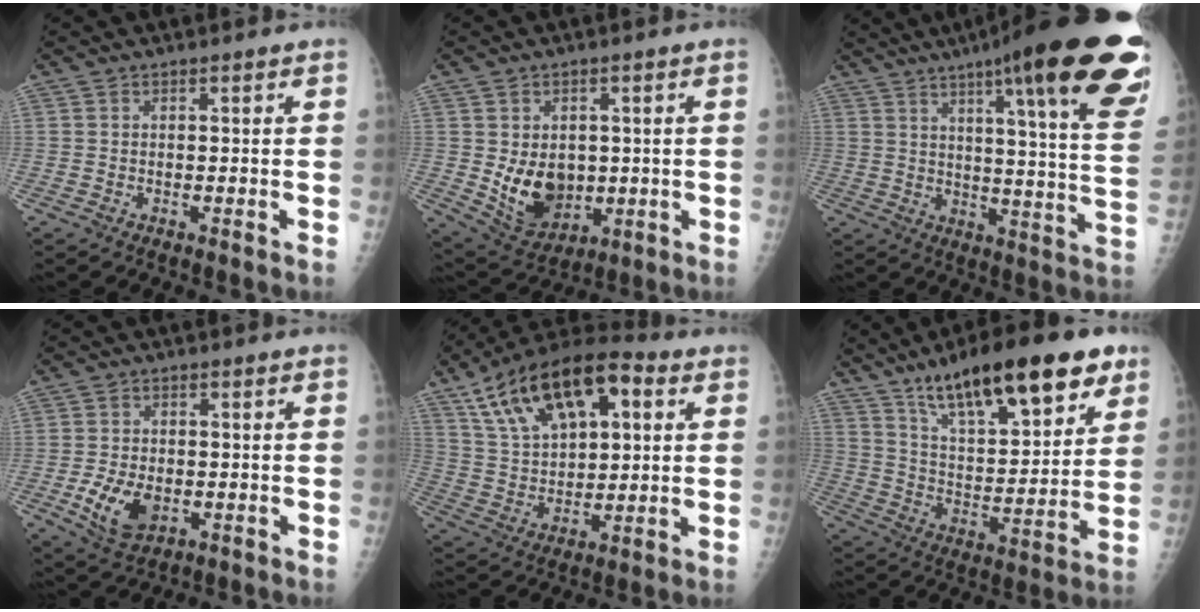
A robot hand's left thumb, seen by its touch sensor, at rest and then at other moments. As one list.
[{"total": 10.3, "force": [-0.4, 7.8, 6.8], "torque": [-0.078, -0.017, 0.018]}, {"total": 28.3, "force": [16.9, 4.3, 22.4], "torque": [-0.254, -0.050, 0.220]}, {"total": 7.9, "force": [-2.4, 5.1, 5.6], "torque": [-0.096, -0.002, -0.034]}, {"total": 21.0, "force": [8.8, 10.8, 15.7], "torque": [-0.245, 0.001, 0.151]}, {"total": 23.7, "force": [14.7, 7.8, 16.9], "torque": [-0.229, -0.047, 0.240]}]